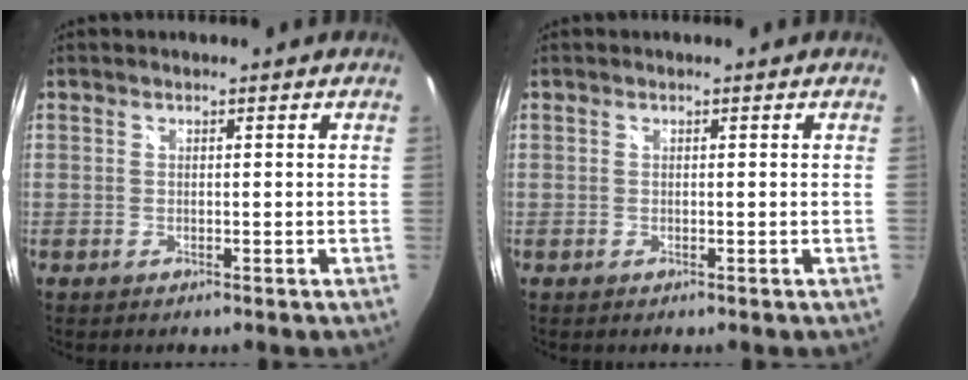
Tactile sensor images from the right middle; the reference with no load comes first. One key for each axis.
{"total": 0.0}